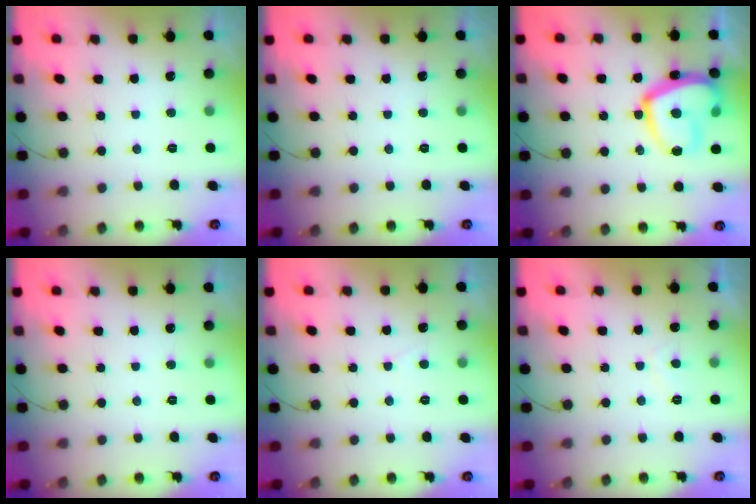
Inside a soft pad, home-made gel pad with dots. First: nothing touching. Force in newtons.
{"total": 0.0}
{"total": 18.6, "press": 18.5, "slide": 1.8}
{"total": 0.0}
{"total": 1.9, "press": 1.9, "slide": 0.2}
{"total": 0.9, "press": 0.7, "slide": 0.6}